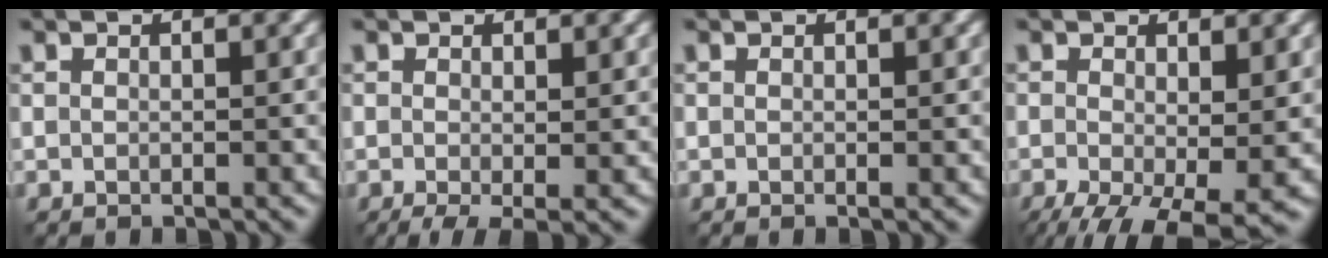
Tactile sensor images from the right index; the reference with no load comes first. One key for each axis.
{"total": 2.4, "fx": -0.6, "fy": 0.7, "fz": 2.2, "tx": -0.041, "ty": -0.012, "tz": -0.012}
{"total": 0.0}
{"total": 8.8, "fx": -3.6, "fy": 3.5, "fz": 7.2, "tx": -0.135, "ty": -0.035, "tz": -0.051}